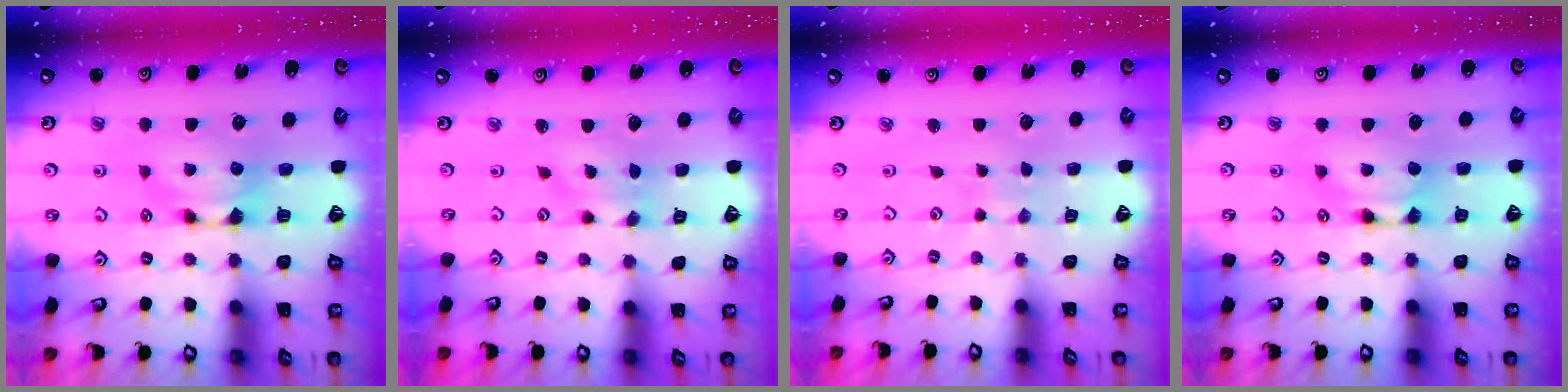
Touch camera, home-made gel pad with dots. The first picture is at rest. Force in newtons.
{"total": 1.7, "press": 1.3, "slide": 1.0}
{"total": 6.1, "press": 6.1, "slide": 0.3}
{"total": 1.6, "press": 1.6, "slide": 0.1}